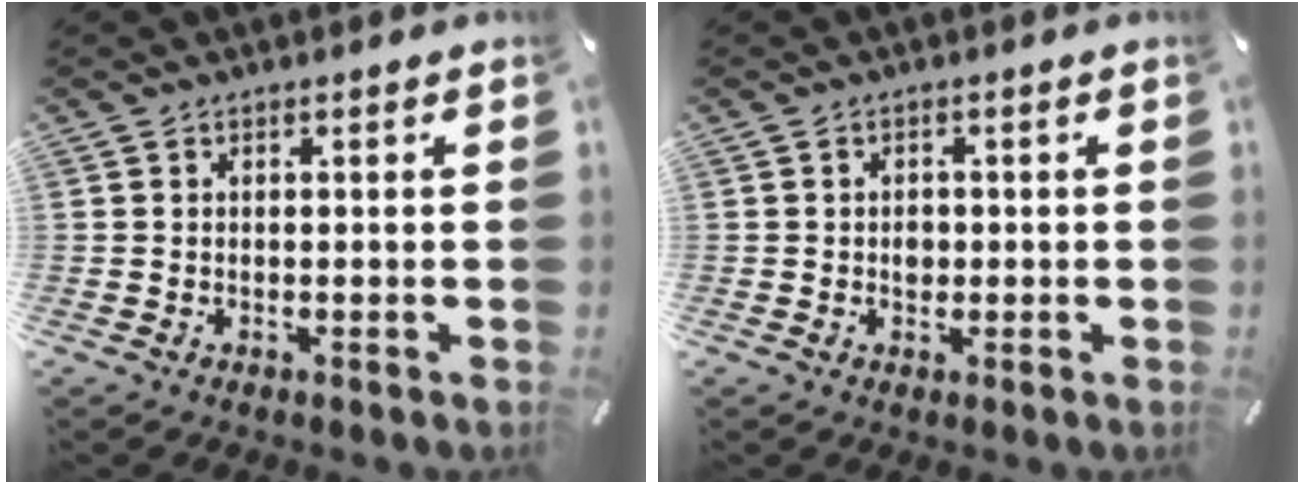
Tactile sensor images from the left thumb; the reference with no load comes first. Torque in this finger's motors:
{"motor_torque": [-0.12, -0.15, 0.23, -0.16, 0.02]}